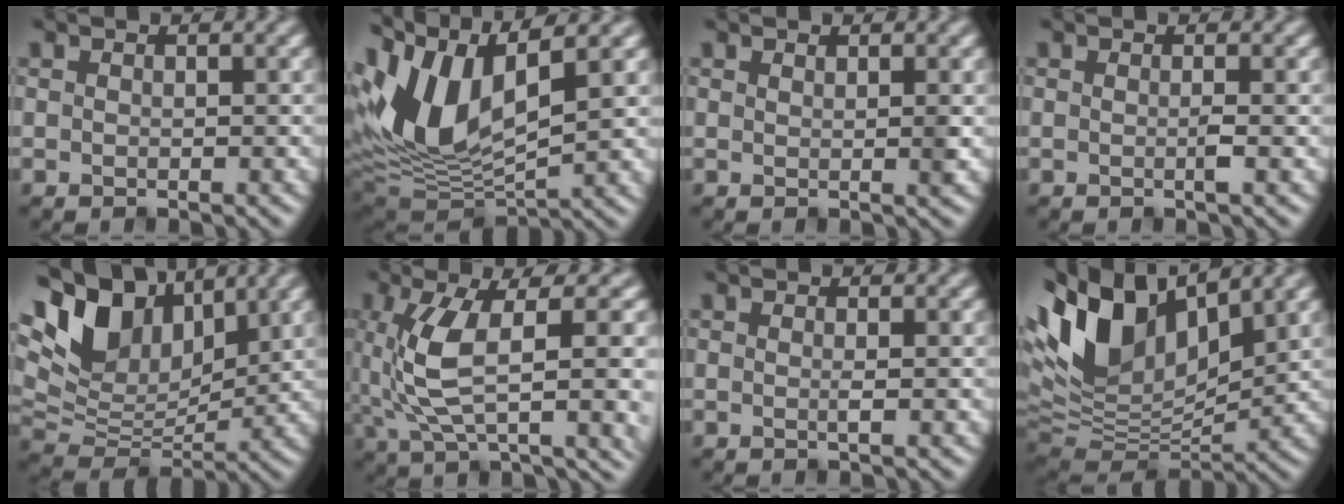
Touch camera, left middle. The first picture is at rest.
{"total": 10.3, "force": [3.1, 5.0, 8.5], "torque": [-0.183, 0.011, 0.057]}
{"total": 1.1, "force": [0.7, 0.2, 0.8], "torque": [-0.009, 0.000, 0.009]}
{"total": 1.1, "force": [-0.1, 0.2, 1.1], "torque": [-0.015, 0.003, -0.007]}
{"total": 10.5, "force": [4.9, 6.2, 6.9], "torque": [-0.136, 0.018, 0.085]}
{"total": 9.4, "force": [0.8, 3.4, 8.7], "torque": [-0.181, -0.009, 0.028]}
{"total": 0.8, "force": [0.1, 0.1, 0.8], "torque": [-0.010, -0.001, -0.004]}
{"total": 12.1, "force": [5.5, 6.4, 8.7], "torque": [-0.181, 0.024, 0.096]}